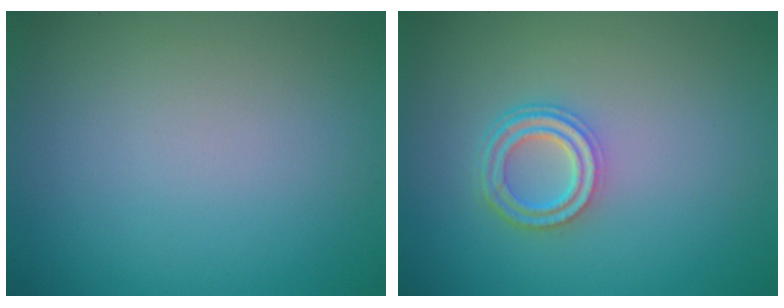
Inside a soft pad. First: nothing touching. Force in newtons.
{"total": 3.4, "press": 2.6, "slide": 2.1}